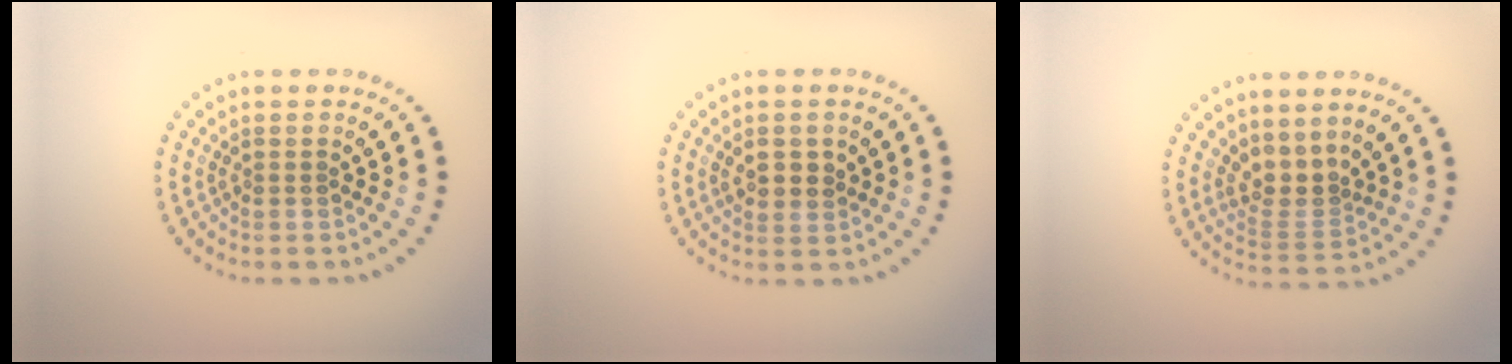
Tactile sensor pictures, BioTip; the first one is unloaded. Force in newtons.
{"total": 1.7, "press": 1.6, "slide": 0.5}
{"total": 2.7, "press": 1.8, "slide": 2.0}